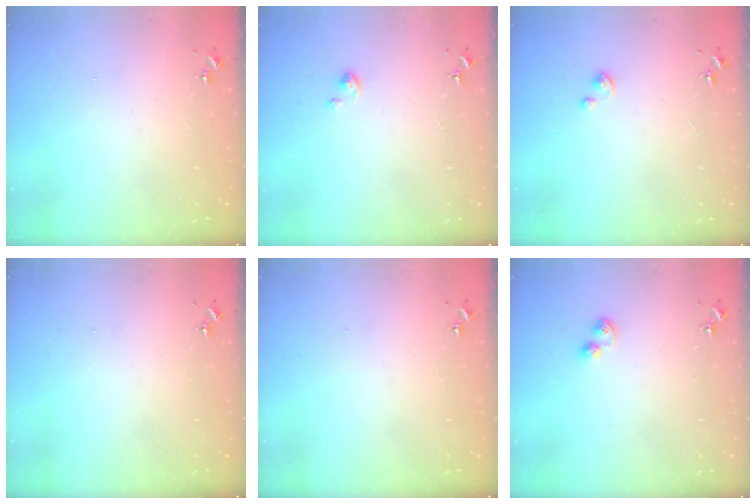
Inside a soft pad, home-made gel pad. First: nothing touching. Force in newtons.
{"total": 1.1, "press": 1.1, "slide": 0.3}
{"total": 1.8, "press": 1.8, "slide": 0.2}
{"total": 0.0}
{"total": 0.0}
{"total": 4.3, "press": 4.2, "slide": 1.0}